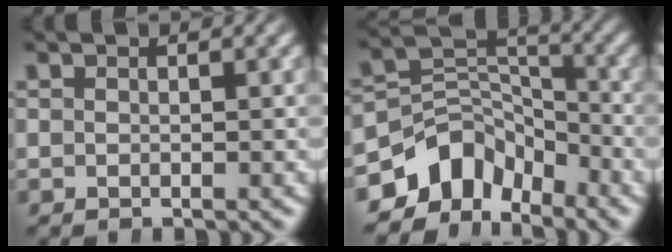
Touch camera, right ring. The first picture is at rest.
{"total": 9.7, "force": [-4.2, 7.3, 4.8], "torque": [-0.073, -0.020, -0.070]}